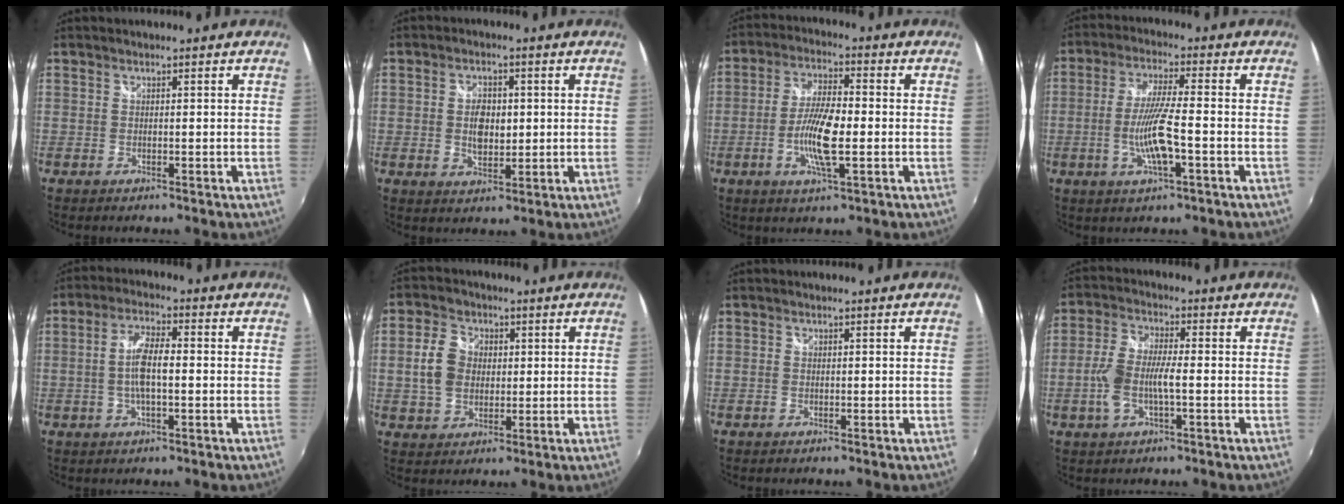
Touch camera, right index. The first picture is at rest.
{"total": 5.4, "force": [0.3, 3.2, 4.3], "torque": [-0.077, 0.003, 0.005]}
{"total": 9.3, "force": [-2.2, 2.1, 8.8], "torque": [-0.174, -0.002, -0.045]}
{"total": 9.0, "force": [-2.7, 0.8, 8.6], "torque": [-0.168, -0.007, -0.050]}
{"total": 6.6, "force": [-0.6, 1.9, 6.3], "torque": [-0.122, 0.006, -0.013]}
{"total": 7.3, "force": [0.7, 5.8, 4.4], "torque": [-0.093, 0.020, 0.014]}
{"total": 0.0}
{"total": 8.0, "force": [-1.8, 2.8, 7.3], "torque": [-0.157, 0.004, -0.035]}